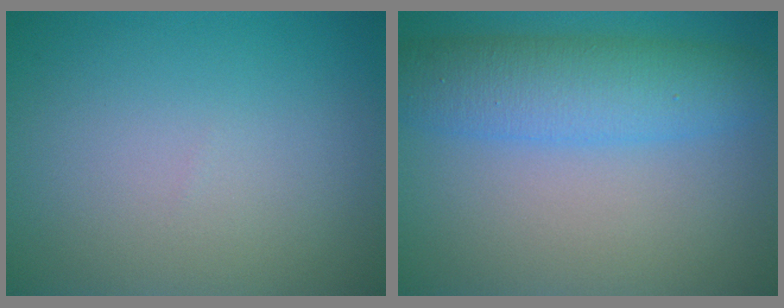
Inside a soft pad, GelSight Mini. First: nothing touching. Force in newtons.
{"total": 6.4, "press": 6.4, "slide": 0.1}